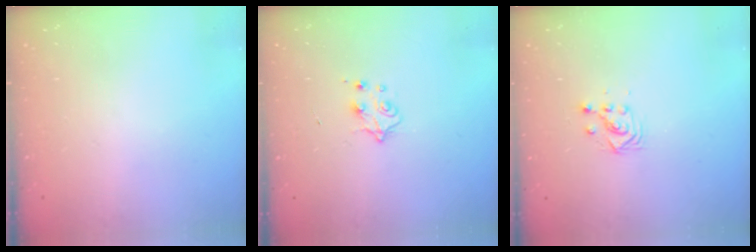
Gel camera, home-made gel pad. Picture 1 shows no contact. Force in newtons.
{"total": 4.1, "press": 4.0, "slide": 0.6}
{"total": 3.0, "press": 3.0, "slide": 0.2}